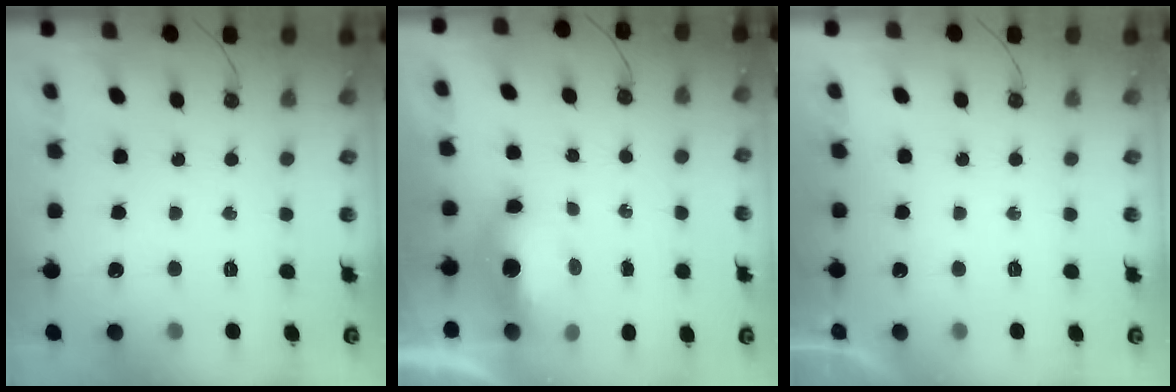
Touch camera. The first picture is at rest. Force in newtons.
{"total": 7.0, "press": 6.9, "slide": 1.3}
{"total": 0.0}